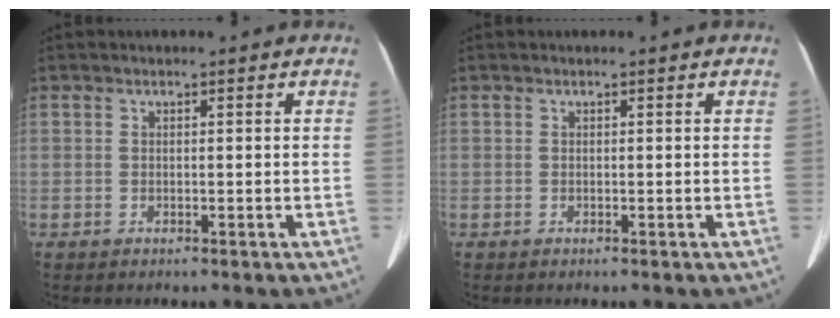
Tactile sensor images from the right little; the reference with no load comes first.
{"total": 0.0}